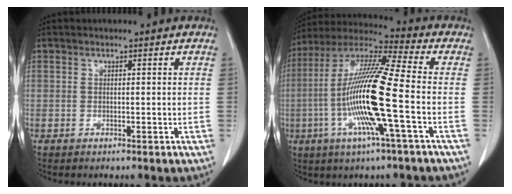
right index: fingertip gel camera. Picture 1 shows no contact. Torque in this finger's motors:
{"motor_torque": [2.14, 0.00, 1.05, 0.21]}